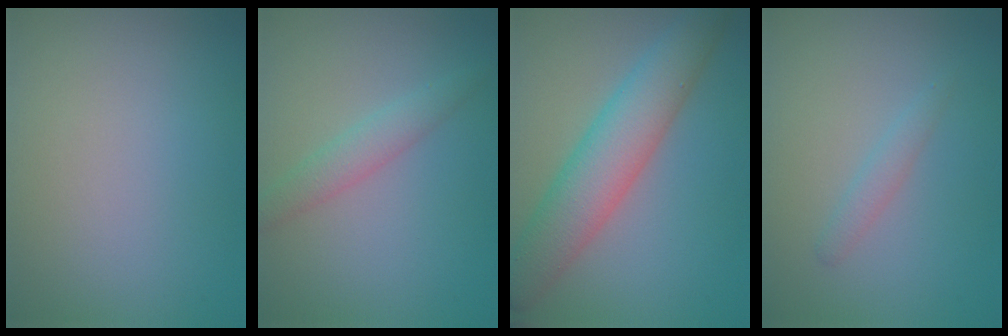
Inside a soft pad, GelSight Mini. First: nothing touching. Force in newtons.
{"total": 1.6, "press": 1.6, "slide": 0.1}
{"total": 6.5, "press": 6.5, "slide": 0.1}
{"total": 1.2, "press": 1.2, "slide": 0.0}